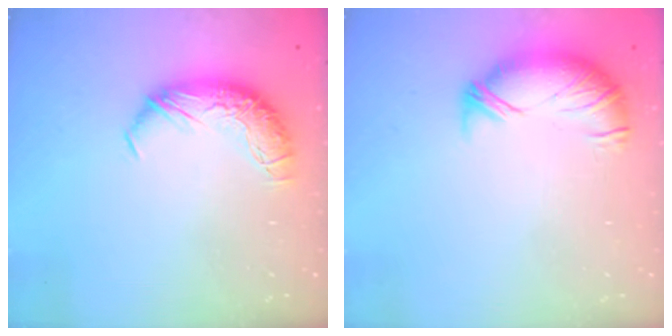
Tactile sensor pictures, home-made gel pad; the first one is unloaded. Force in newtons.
{"total": 3.2, "press": 2.5, "slide": 2.0}